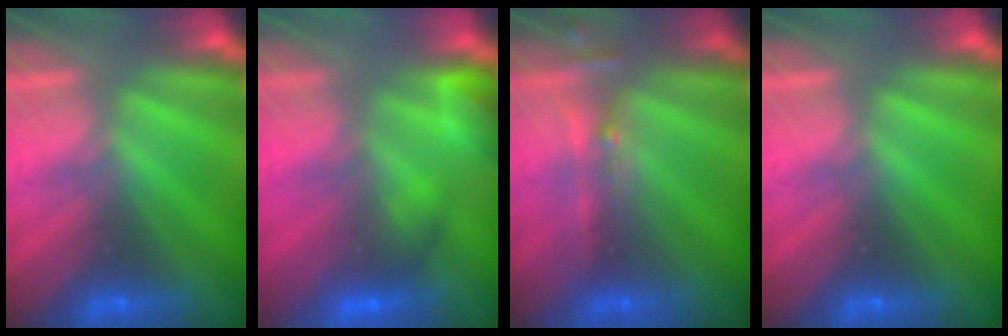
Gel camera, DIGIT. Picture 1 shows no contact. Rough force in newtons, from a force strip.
{"total": 4.7}
{"total": 2.4}
{"total": 0.0}